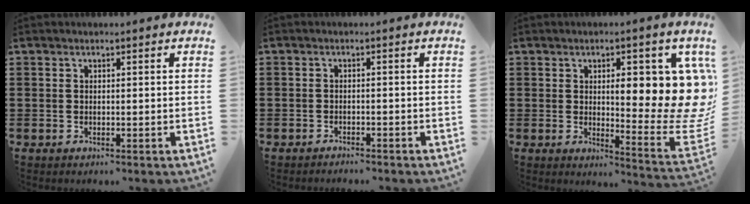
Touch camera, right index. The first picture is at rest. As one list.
[{"total": 1.2, "force": [-1.2, 0.1, 0.1], "torque": [-0.005, 0.002, -0.025]}, {"total": 11.6, "force": [3.4, 4.4, 10.2], "torque": [-0.120, -0.029, 0.053]}]